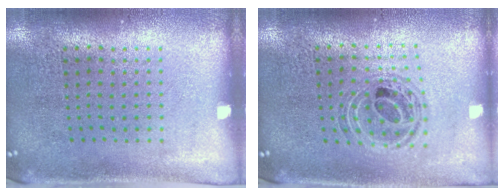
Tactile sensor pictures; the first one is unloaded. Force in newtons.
{"total": 0.9, "press": 0.9, "slide": 0.2}